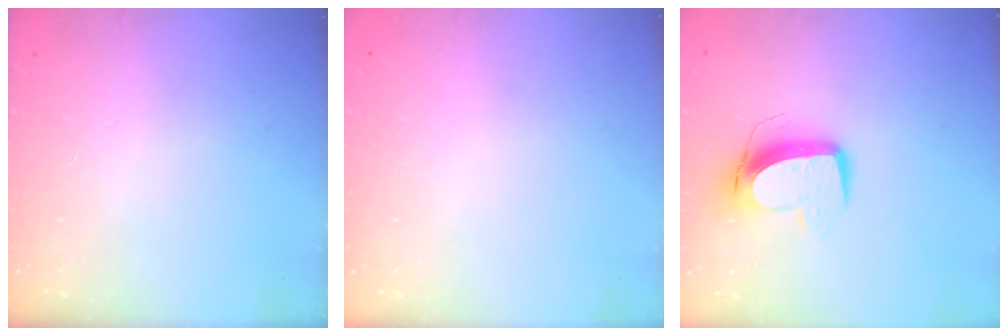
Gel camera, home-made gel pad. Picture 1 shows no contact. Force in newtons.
{"total": 0.0}
{"total": 10.6, "press": 10.5, "slide": 1.2}